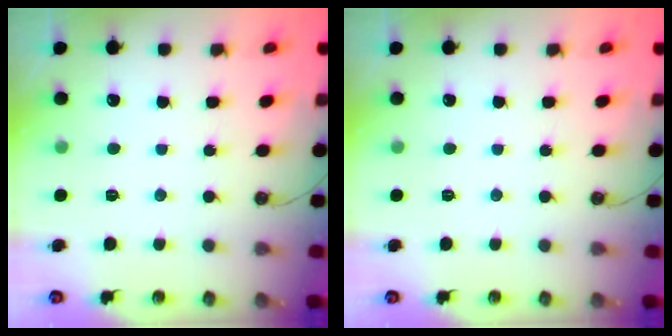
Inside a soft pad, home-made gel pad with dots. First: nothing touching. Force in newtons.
{"total": 0.0}